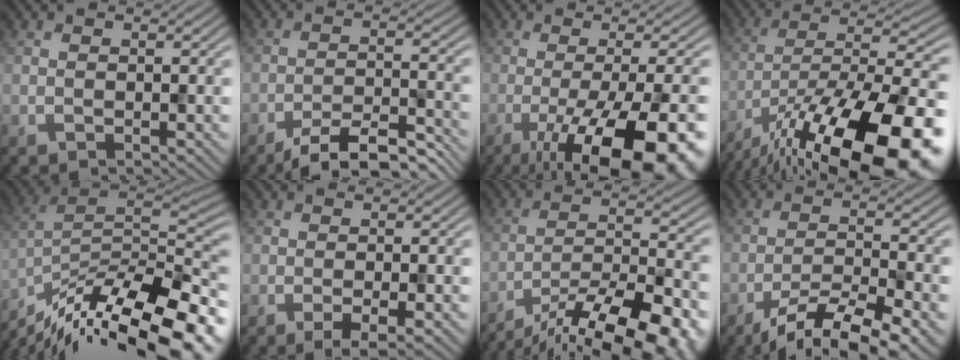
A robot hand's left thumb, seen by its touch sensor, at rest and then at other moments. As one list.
[{"total": 8.2, "force": [-6.8, 1.6, 4.3], "torque": [-0.074, -0.002, -0.107]}, {"total": 17.0, "force": [-7.5, 4.7, 14.4], "torque": [-0.177, -0.002, -0.108]}, {"total": 19.8, "force": [-12.8, 6.5, 13.6], "torque": [-0.223, -0.030, -0.201]}, {"total": 17.8, "force": [-12.7, 5.5, 11.1], "torque": [-0.187, -0.004, -0.205]}, {"total": 2.7, "force": [-1.1, 0.4, 2.5], "torque": [-0.042, 0.000, -0.022]}, {"total": 18.5, "force": [-14.7, 4.7, 10.3], "torque": [-0.136, -0.014, -0.212]}, {"total": 11.3, "force": [-8.2, 2.3, 7.4], "torque": [-0.130, -0.005, -0.129]}]